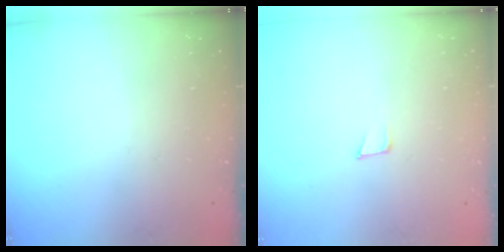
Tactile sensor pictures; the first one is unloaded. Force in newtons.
{"total": 4.9, "press": 4.7, "slide": 1.0}